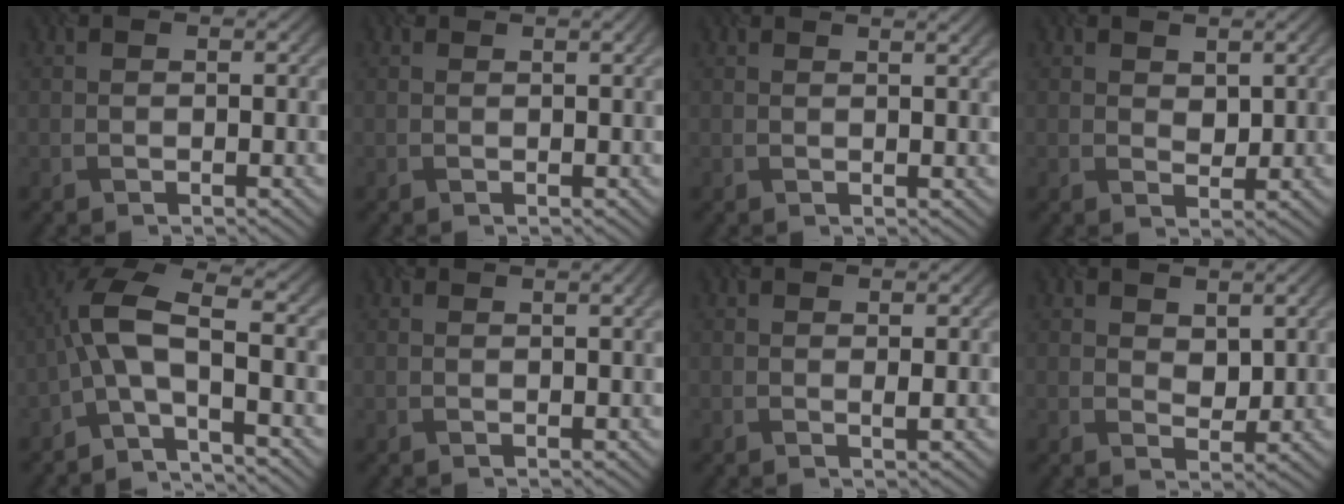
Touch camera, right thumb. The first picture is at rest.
{"total": 1.6, "force": [0.7, 0.6, 1.3], "torque": [-0.005, 0.006, 0.001]}
{"total": 2.4, "force": [1.4, 0.6, 1.9], "torque": [-0.014, 0.009, 0.009]}
{"total": 2.0, "force": [0.8, 1.5, 1.2], "torque": [-0.026, 0.003, 0.027]}
{"total": 8.5, "force": [-2.6, 3.0, 7.5], "torque": [-0.152, 0.022, -0.056]}
{"total": 2.2, "force": [0.9, 0.8, 1.8], "torque": [-0.009, 0.012, 0.000]}
{"total": 0.7, "force": [0.2, 0.0, 0.7], "torque": [-0.011, 0.003, 0.010]}
{"total": 2.5, "force": [1.1, 1.7, 1.4], "torque": [-0.032, -0.001, 0.032]}